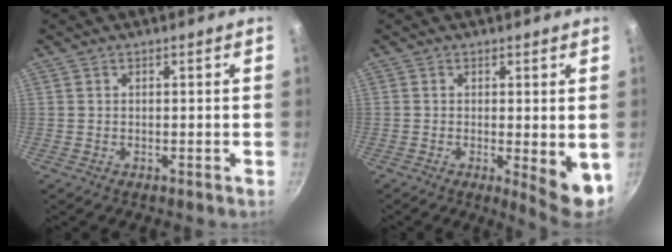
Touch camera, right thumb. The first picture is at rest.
{"total": 6.8, "force": [-0.8, 1.7, 6.5], "torque": [-0.077, -0.010, -0.005]}